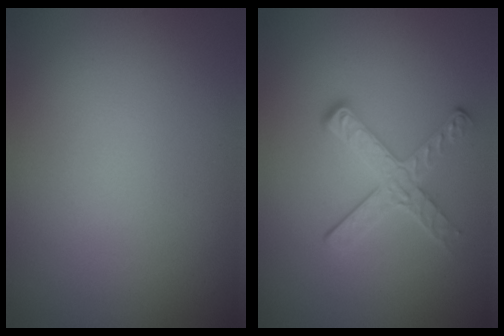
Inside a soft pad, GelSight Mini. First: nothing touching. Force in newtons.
{"total": 2.8, "press": 2.6, "slide": 1.1}